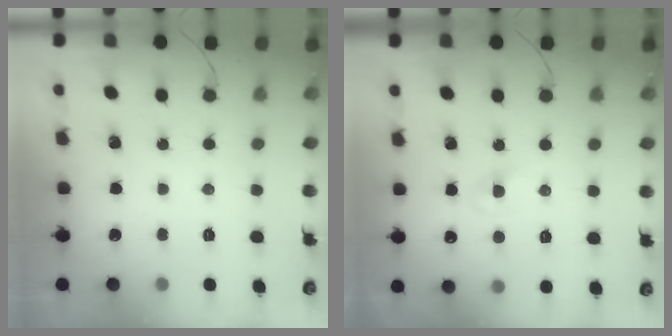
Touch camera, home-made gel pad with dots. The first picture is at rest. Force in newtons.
{"total": 0.7, "press": 0.6, "slide": 0.5}